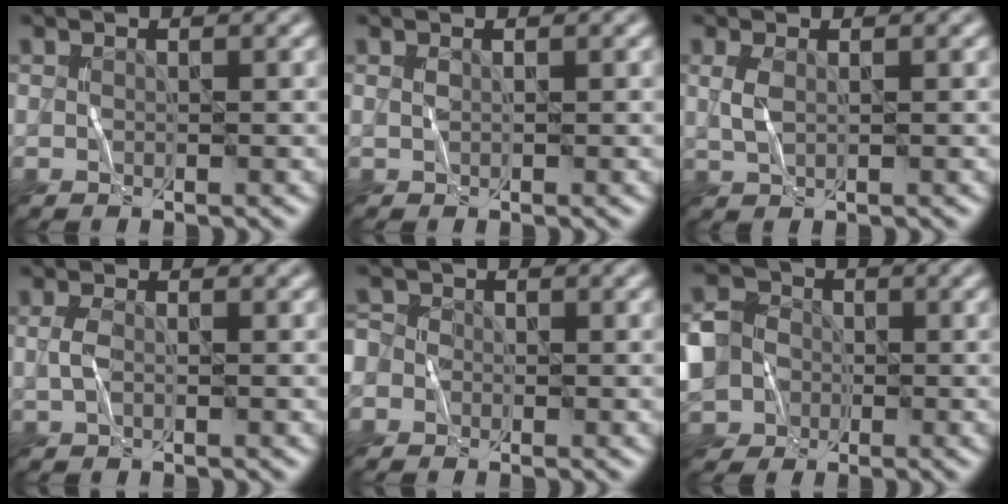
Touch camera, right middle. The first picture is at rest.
{"total": 0.5, "force": [0.2, 0.2, 0.4], "torque": [-0.013, 0.003, 0.003]}
{"total": 1.6, "force": [0.5, 0.7, 1.4], "torque": [-0.036, 0.000, 0.011]}
{"total": 1.4, "force": [0.0, 0.7, 1.2], "torque": [-0.033, 0.000, -0.003]}
{"total": 3.0, "force": [-1.2, 2.7, 0.7], "torque": [0.000, 0.010, -0.044]}
{"total": 10.3, "force": [-3.6, 9.0, 3.7], "torque": [-0.086, -0.019, -0.096]}